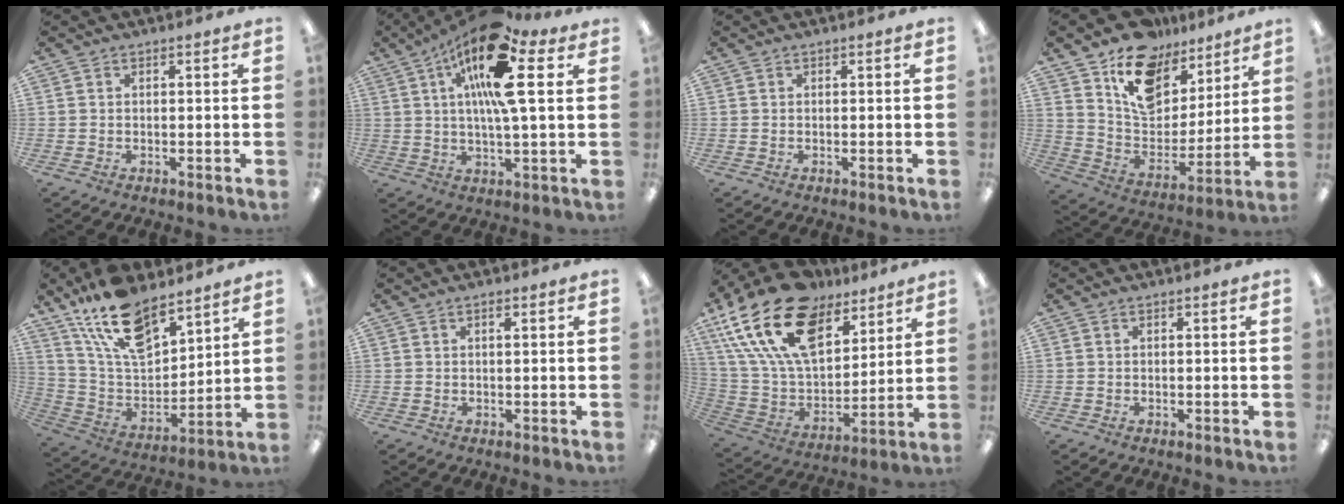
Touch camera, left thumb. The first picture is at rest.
{"total": 17.2, "force": [7.6, 5.1, 14.6], "torque": [-0.256, -0.021, 0.120]}
{"total": 0.0}
{"total": 14.6, "force": [9.6, 9.3, 5.7], "torque": [-0.090, -0.062, 0.177]}
{"total": 18.0, "force": [12.9, 7.9, 9.7], "torque": [-0.187, -0.063, 0.231]}
{"total": 0.9, "force": [0.6, 0.2, 0.6], "torque": [-0.006, -0.001, 0.007]}
{"total": 24.4, "force": [14.0, 13.8, 14.5], "torque": [-0.297, -0.074, 0.251]}
{"total": 0.0}